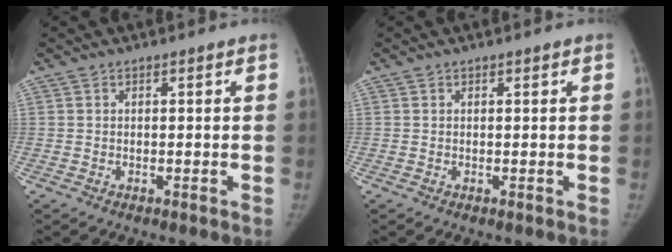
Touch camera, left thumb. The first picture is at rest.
{"total": 0.0}